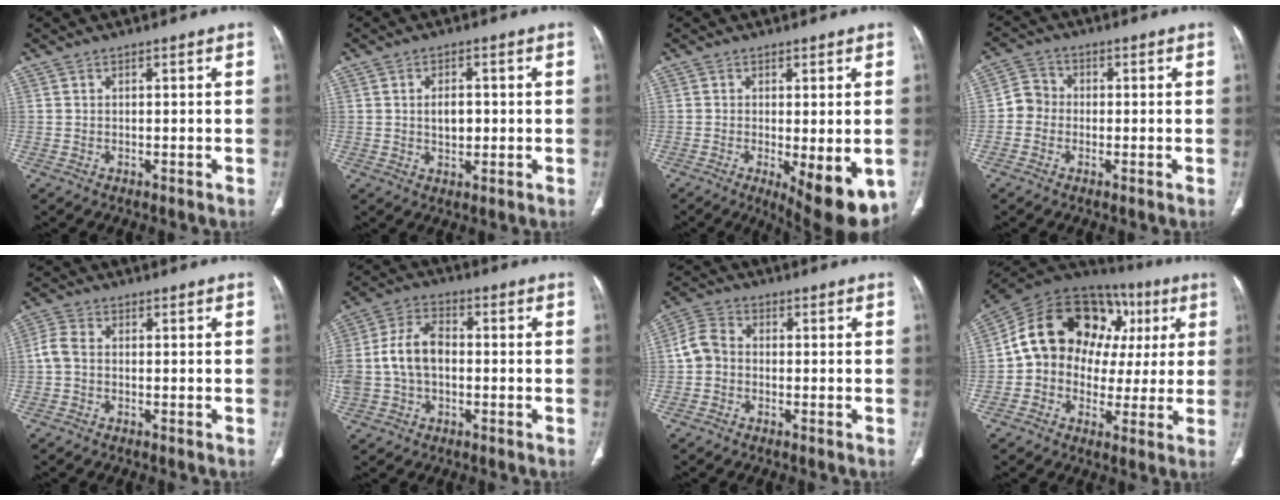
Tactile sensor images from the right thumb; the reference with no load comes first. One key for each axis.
{"total": 4.1, "fx": 0.2, "fy": 2.5, "fz": 3.2, "tx": -0.047, "ty": 0.000, "tz": 0.004}
{"total": 11.2, "fx": -3.7, "fy": 3.9, "fz": 9.9, "tx": -0.127, "ty": -0.022, "tz": -0.044}
{"total": 4.2, "fx": -0.9, "fy": 3.8, "fz": 1.5, "tx": -0.007, "ty": 0.012, "tz": -0.031}
{"total": 3.3, "fx": -0.5, "fy": 2.2, "fz": 2.4, "tx": -0.060, "ty": 0.008, "tz": -0.019}
{"total": 10.7, "fx": -0.7, "fy": 7.2, "fz": 7.9, "tx": -0.156, "ty": 0.033, "tz": -0.020}
{"total": 5.1, "fx": -0.9, "fy": 4.1, "fz": 2.9, "tx": -0.048, "ty": 0.014, "tz": -0.030}
{"total": 21.7, "fx": 4.3, "fy": 16.3, "fz": 13.6, "tx": -0.173, "ty": 0.048, "tz": 0.064}